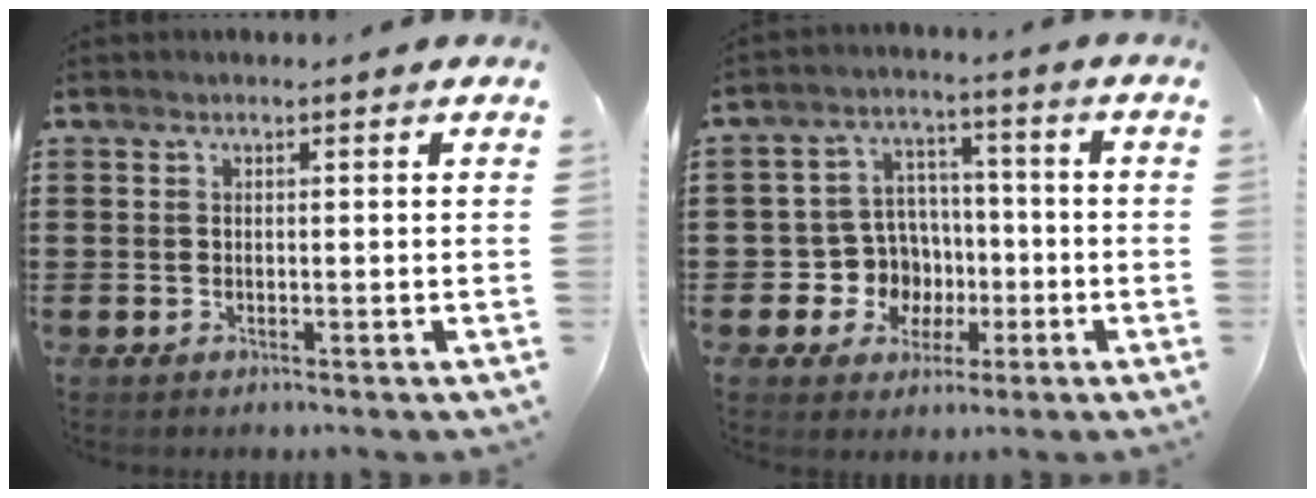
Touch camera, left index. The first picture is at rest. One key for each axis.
{"total": 8.0, "fx": -1.3, "fy": 7.6, "fz": 2.1, "tx": -0.065, "ty": 0.013, "tz": -0.016}